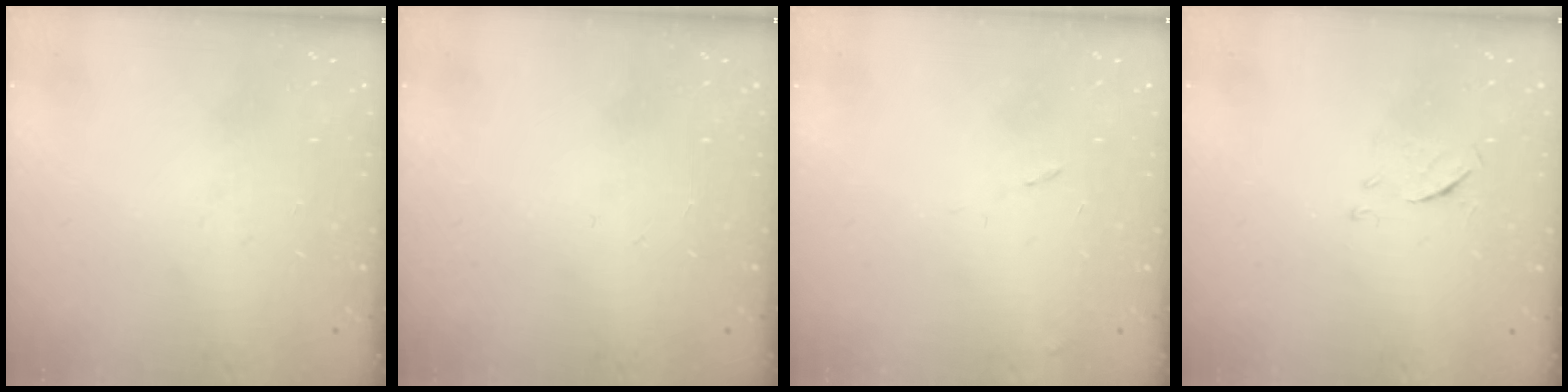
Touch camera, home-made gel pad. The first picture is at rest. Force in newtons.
{"total": 0.0}
{"total": 7.6, "press": 7.5, "slide": 0.7}
{"total": 5.9, "press": 5.9, "slide": 0.5}